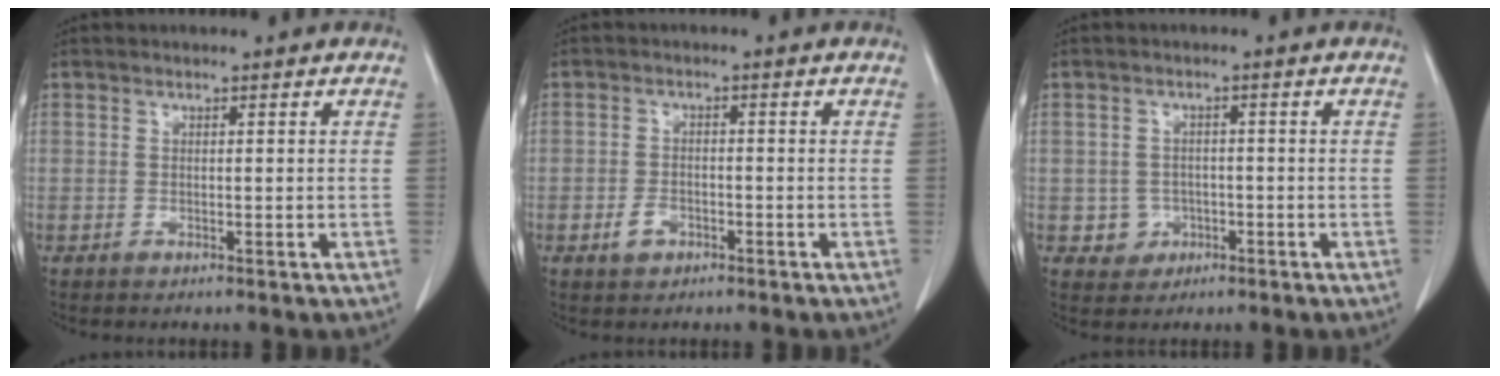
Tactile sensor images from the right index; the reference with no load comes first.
{"total": 2.7, "force": [-1.4, 1.7, 1.4], "torque": [-0.026, 0.003, -0.020]}
{"total": 3.3, "force": [-1.1, 3.1, 0.2], "torque": [0.007, 0.012, -0.009]}